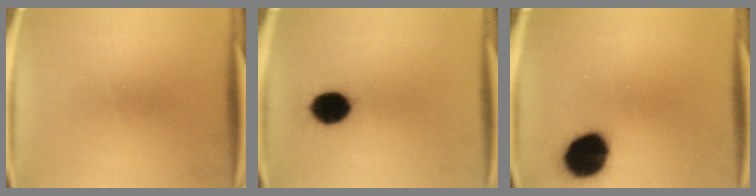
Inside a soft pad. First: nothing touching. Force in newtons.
{"total": 10.1}
{"total": 14.7}